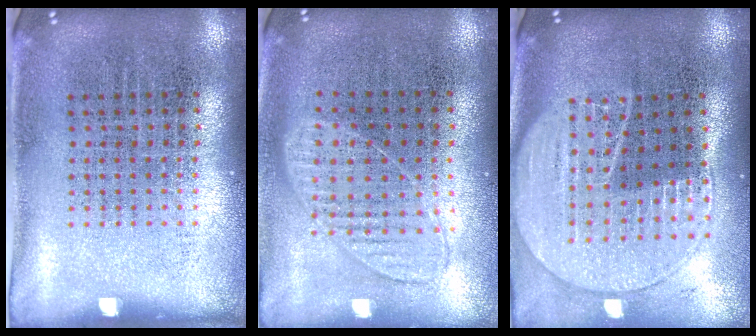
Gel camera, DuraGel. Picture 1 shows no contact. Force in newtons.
{"total": 0.9, "press": 0.8, "slide": 0.3}
{"total": 2.0, "press": 1.7, "slide": 0.9}